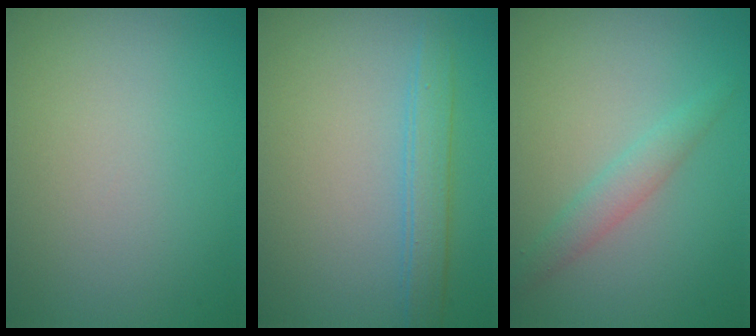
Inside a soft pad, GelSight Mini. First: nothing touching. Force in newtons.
{"total": 2.6, "press": 2.6, "slide": 0.0}
{"total": 2.0, "press": 2.0, "slide": 0.0}